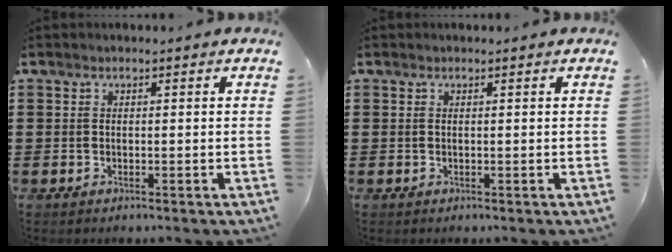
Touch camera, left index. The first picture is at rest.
{"total": 0.0}